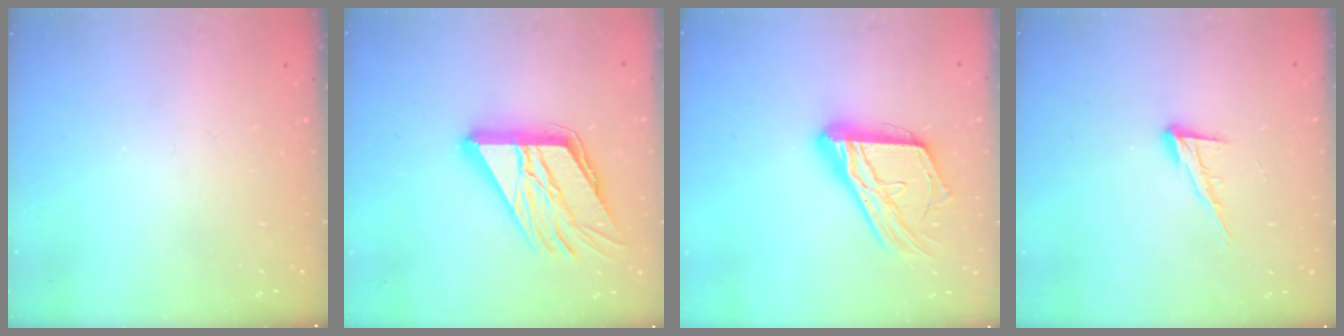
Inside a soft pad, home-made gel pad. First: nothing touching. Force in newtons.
{"total": 18.6, "press": 18.5, "slide": 2.2}
{"total": 17.9, "press": 17.8, "slide": 1.5}
{"total": 10.6, "press": 10.5, "slide": 1.6}